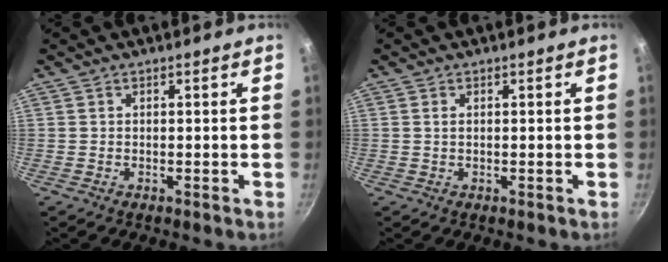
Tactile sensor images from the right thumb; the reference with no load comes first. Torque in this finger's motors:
{"motor_torque": [-0.49, 0.26, -0.14, -0.13, 0.08]}